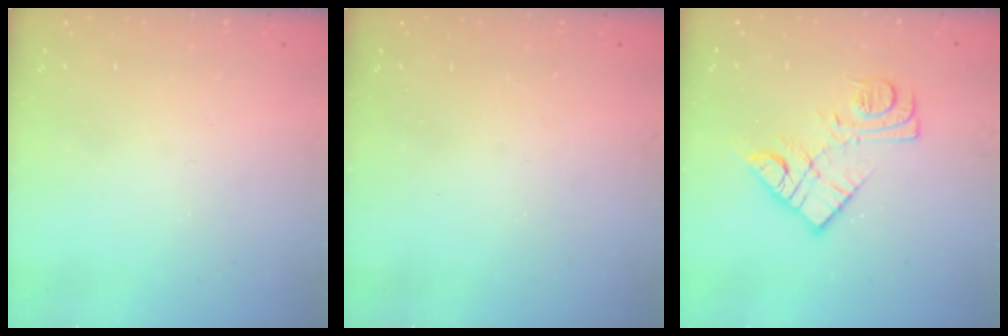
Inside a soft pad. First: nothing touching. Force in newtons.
{"total": 3.4, "press": 3.3, "slide": 0.5}
{"total": 11.8, "press": 11.8, "slide": 0.7}